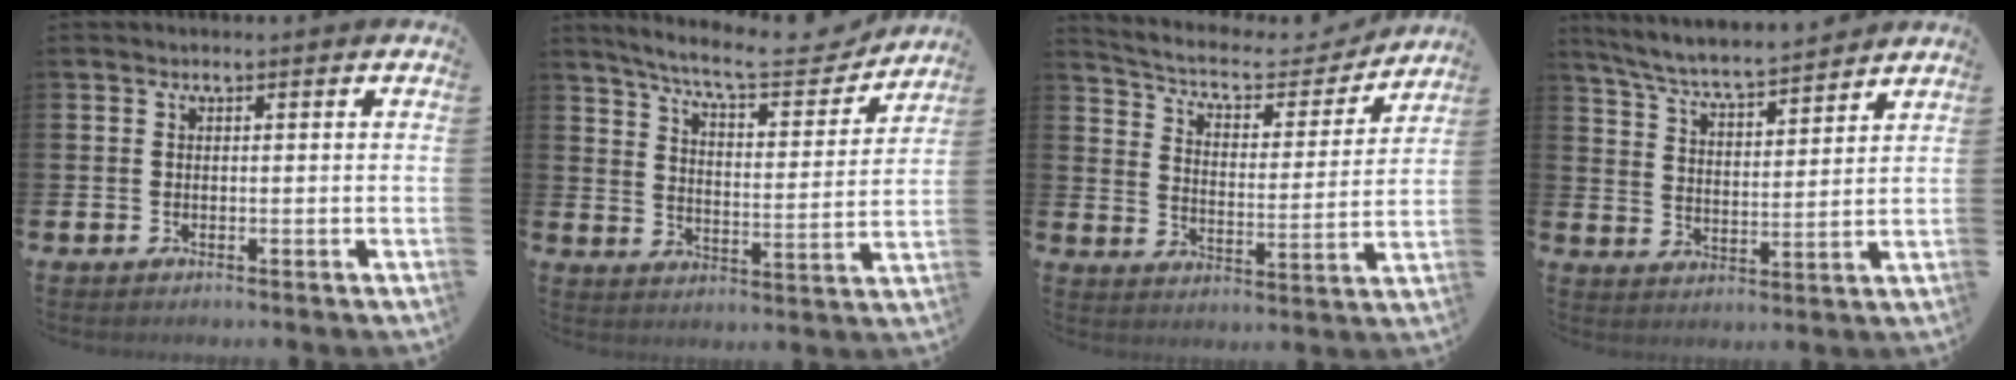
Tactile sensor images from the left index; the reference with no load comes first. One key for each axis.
{"total": 9.3, "fx": 8.5, "fy": 1.4, "fz": 3.5, "tx": -0.083, "ty": -0.057, "tz": 0.143}
{"total": 6.8, "fx": 6.0, "fy": 2.3, "fz": 2.2, "tx": -0.067, "ty": -0.042, "tz": 0.096}
{"total": 6.5, "fx": 6.2, "fy": 0.3, "fz": 1.8, "tx": -0.060, "ty": -0.044, "tz": 0.106}